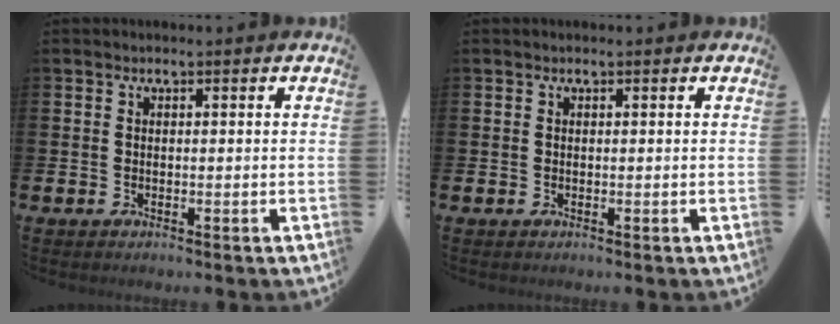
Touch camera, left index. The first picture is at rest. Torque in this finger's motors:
{"motor_torque": [0.93, -1.21, 0.30, 0.01]}